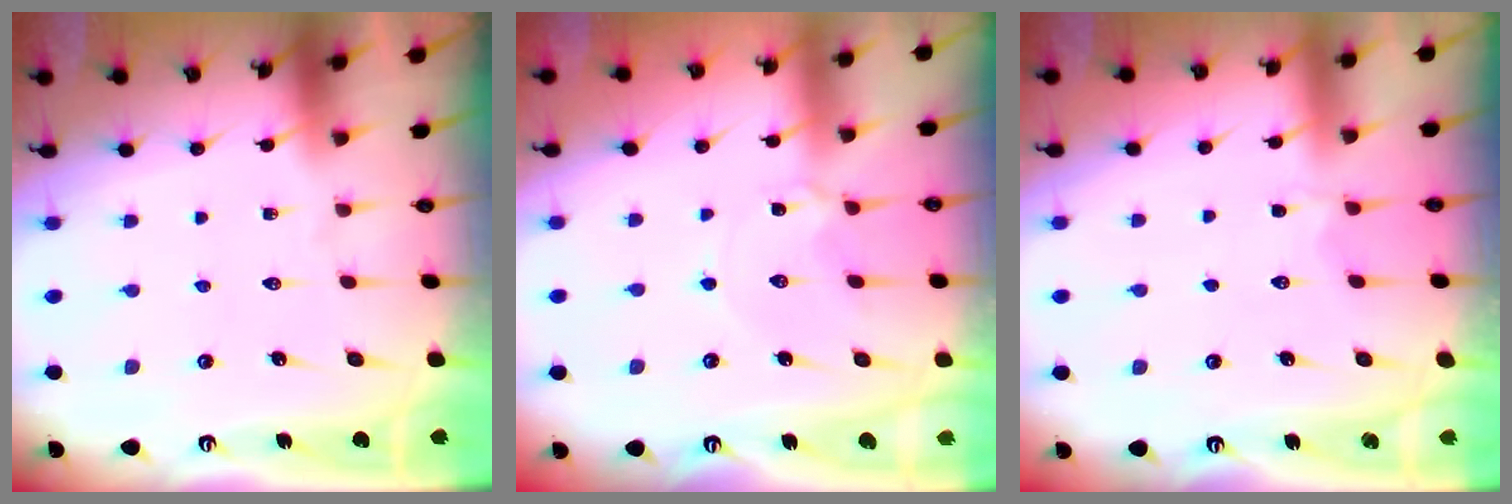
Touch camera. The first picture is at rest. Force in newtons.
{"total": 1.7, "press": 1.7, "slide": 0.2}
{"total": 2.0, "press": 1.7, "slide": 1.0}